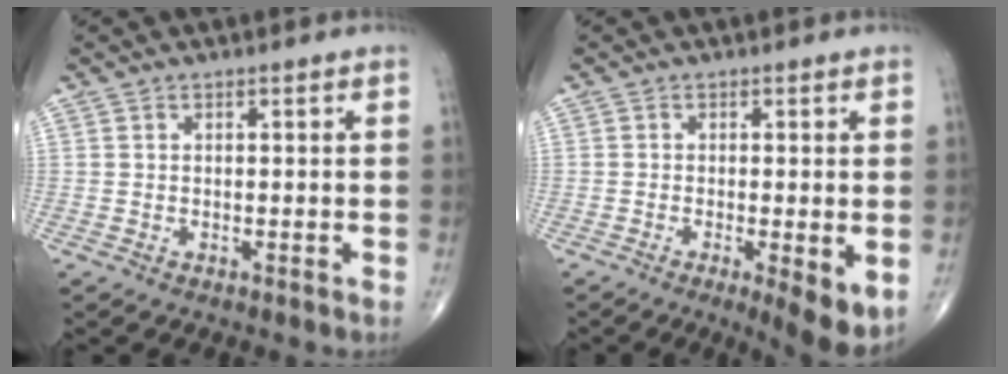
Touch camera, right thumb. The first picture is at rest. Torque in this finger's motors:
{"motor_torque": [-0.34, 0.18, 0.22, -0.13, 0.02]}